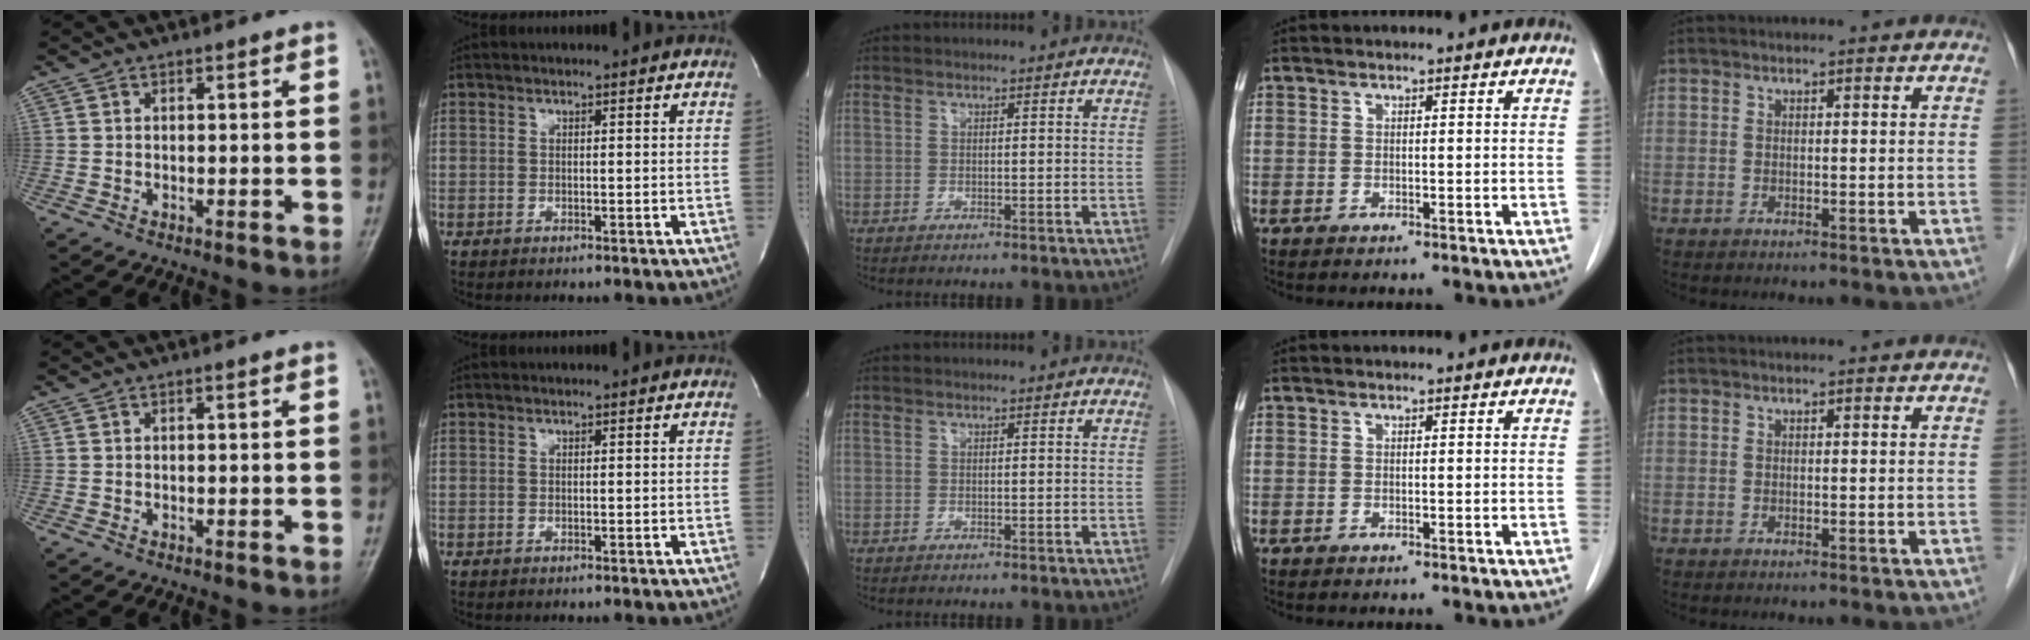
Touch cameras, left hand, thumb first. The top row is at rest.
{}